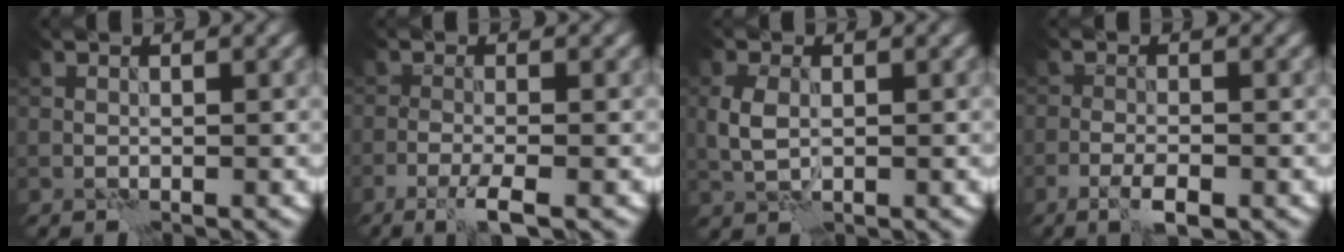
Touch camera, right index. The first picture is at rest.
{"total": 3.2, "force": [-1.8, 0.5, 2.6], "torque": [-0.048, 0.002, -0.043]}
{"total": 2.5, "force": [0.1, 1.6, 2.0], "torque": [-0.051, 0.000, 0.003]}
{"total": 3.0, "force": [-1.7, 0.9, 2.3], "torque": [-0.048, -0.001, -0.034]}